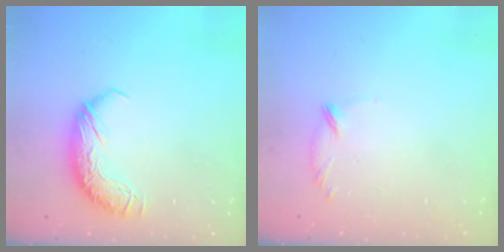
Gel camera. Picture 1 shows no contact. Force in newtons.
{"total": 6.2, "press": 6.1, "slide": 0.8}